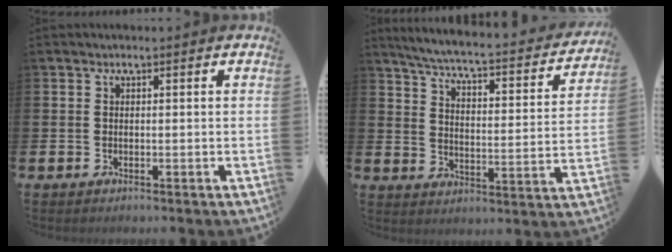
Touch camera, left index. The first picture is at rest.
{"total": 5.0, "force": [4.4, 0.3, 2.2], "torque": [-0.071, -0.038, 0.067]}